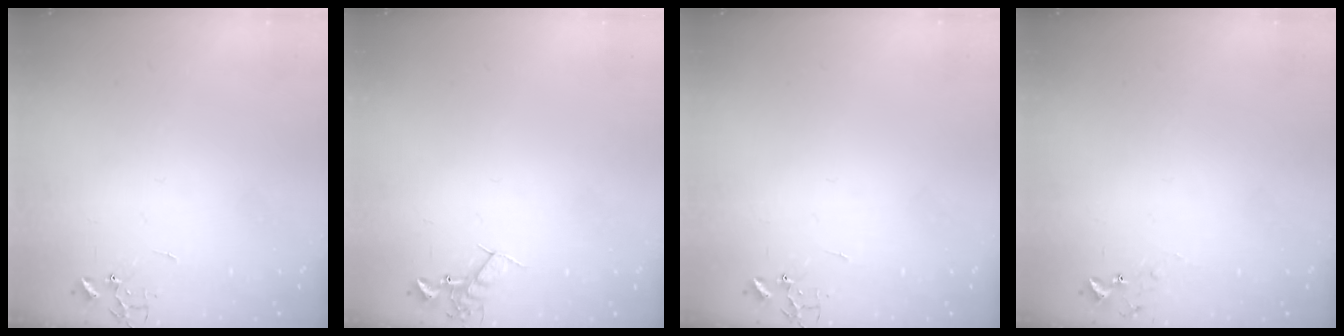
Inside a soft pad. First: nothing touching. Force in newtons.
{"total": 7.5, "press": 7.5, "slide": 0.8}
{"total": 0.0}
{"total": 5.0, "press": 5.0, "slide": 0.5}